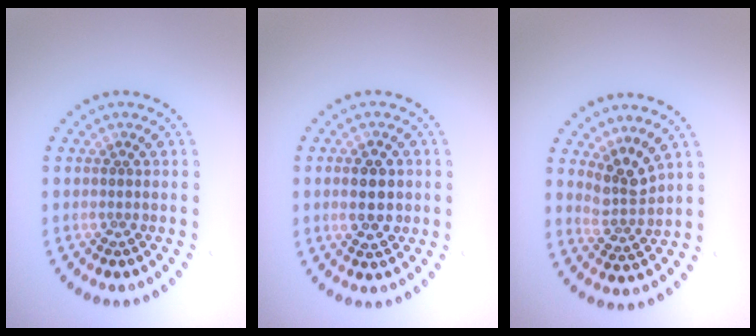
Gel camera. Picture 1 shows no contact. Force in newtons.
{"total": 3.9, "press": 3.9, "slide": 0.2}
{"total": 2.8, "press": 2.0, "slide": 2.0}